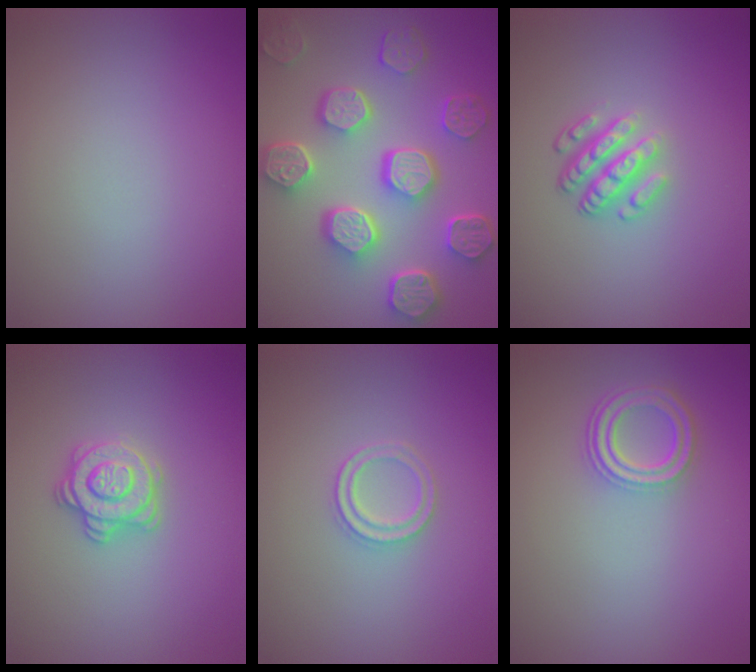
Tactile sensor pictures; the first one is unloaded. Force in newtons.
{"total": 8.3, "press": 6.5, "slide": 5.2}
{"total": 3.6, "press": 2.6, "slide": 2.5}
{"total": 2.8, "press": 2.6, "slide": 1.0}
{"total": 2.0, "press": 1.9, "slide": 0.4}
{"total": 3.6, "press": 2.9, "slide": 2.2}